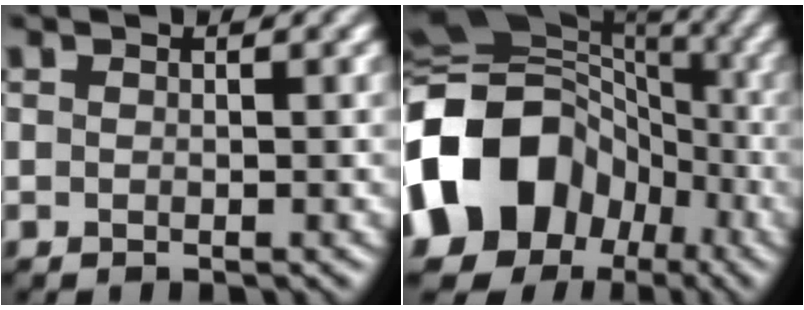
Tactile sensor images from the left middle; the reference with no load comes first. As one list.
[{"total": 15.1, "force": [-4.4, 12.4, 7.3], "torque": [-0.157, -0.006, -0.093]}]